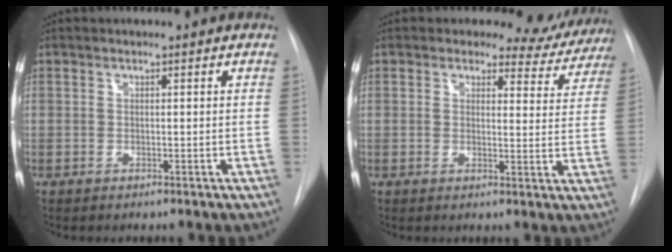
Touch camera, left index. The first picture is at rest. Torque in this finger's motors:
{"motor_torque": [1.02, -1.12, 0.15, -0.02]}